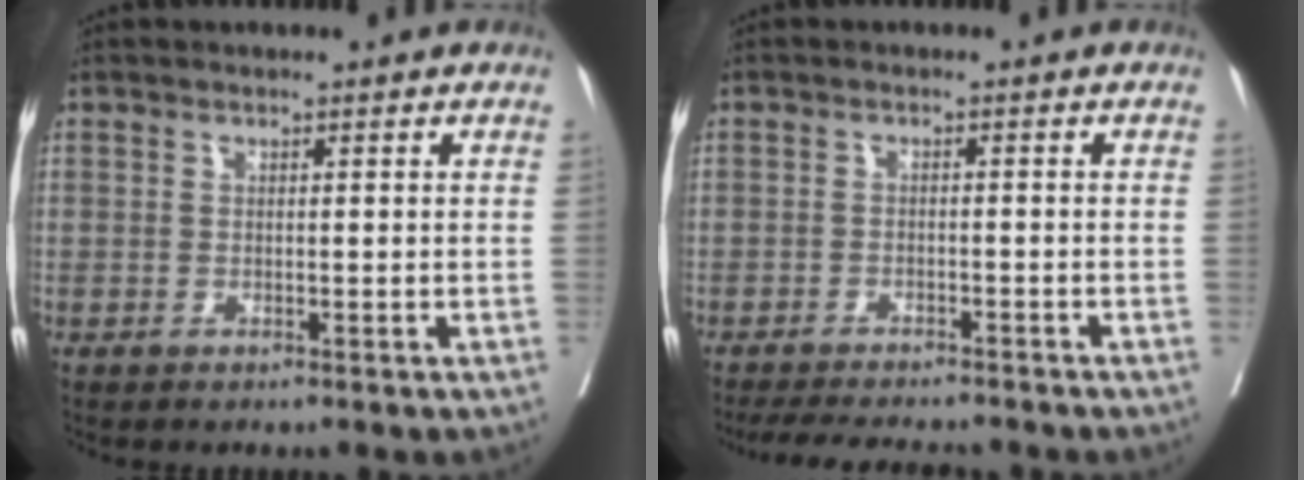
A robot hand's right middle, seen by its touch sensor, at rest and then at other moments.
{"total": 10.0, "force": [-9.0, 1.8, 3.8], "torque": [-0.054, -0.008, -0.124]}